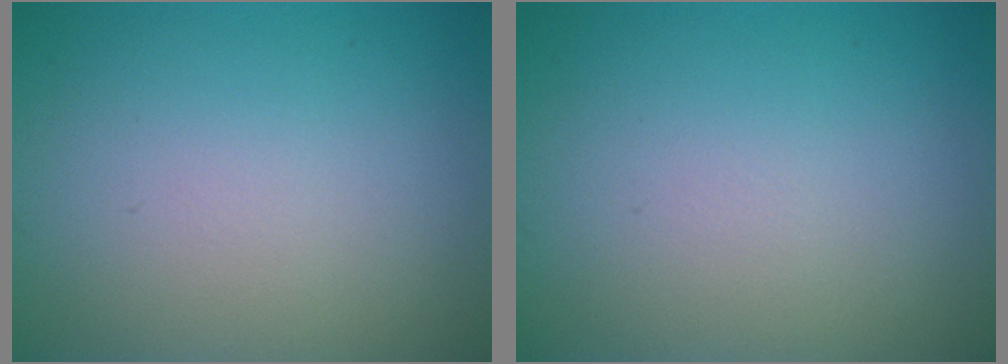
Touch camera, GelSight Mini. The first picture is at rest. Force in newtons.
{"total": 0.0}